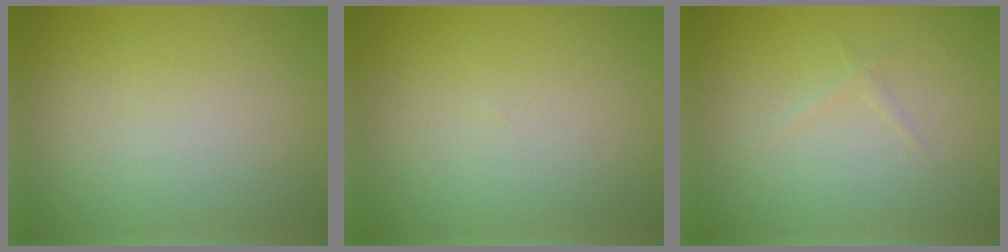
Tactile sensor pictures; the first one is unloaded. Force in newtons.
{"total": 0.0}
{"total": 0.5, "press": 0.5, "slide": 0.1}